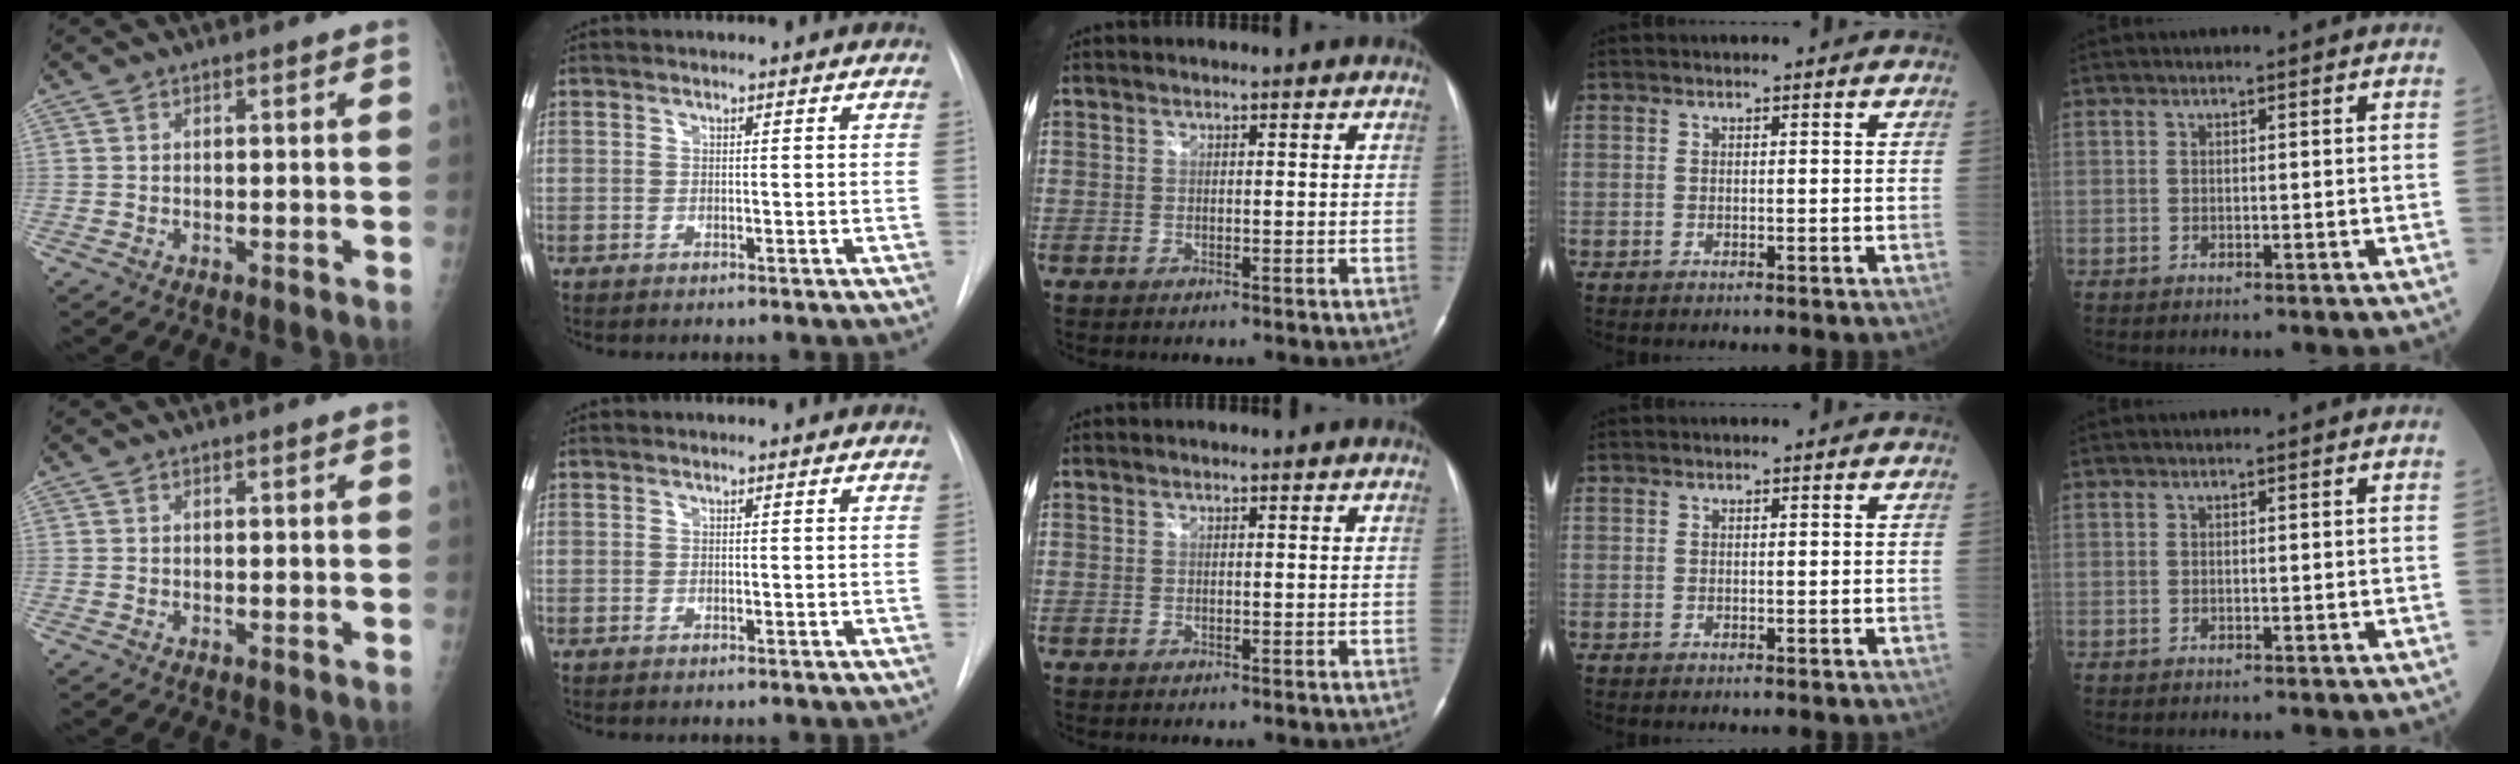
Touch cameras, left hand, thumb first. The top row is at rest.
{}